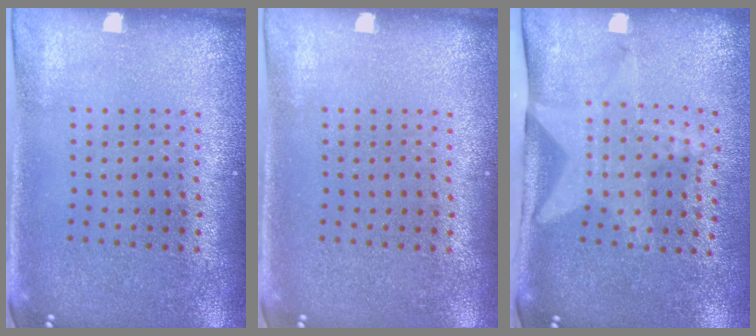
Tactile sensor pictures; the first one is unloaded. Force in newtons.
{"total": 0.0}
{"total": 2.1, "press": 1.5, "slide": 1.4}